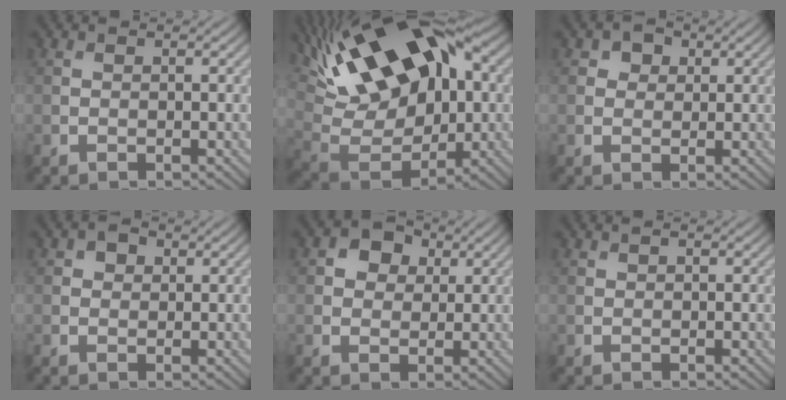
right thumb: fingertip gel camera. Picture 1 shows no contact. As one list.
[{"total": 19.0, "force": [7.1, 10.1, 14.5], "torque": [-0.258, 0.045, 0.103]}, {"total": 2.4, "force": [1.0, 1.9, 1.0], "torque": [-0.013, 0.001, 0.012]}, {"total": 1.8, "force": [0.7, 1.4, 0.8], "torque": [-0.011, 0.002, 0.008]}, {"total": 4.0, "force": [1.5, 3.1, 2.1], "torque": [-0.034, 0.006, 0.017]}, {"total": 0.5, "force": [0.3, 0.3, 0.3], "torque": [-0.005, 0.001, 0.004]}]